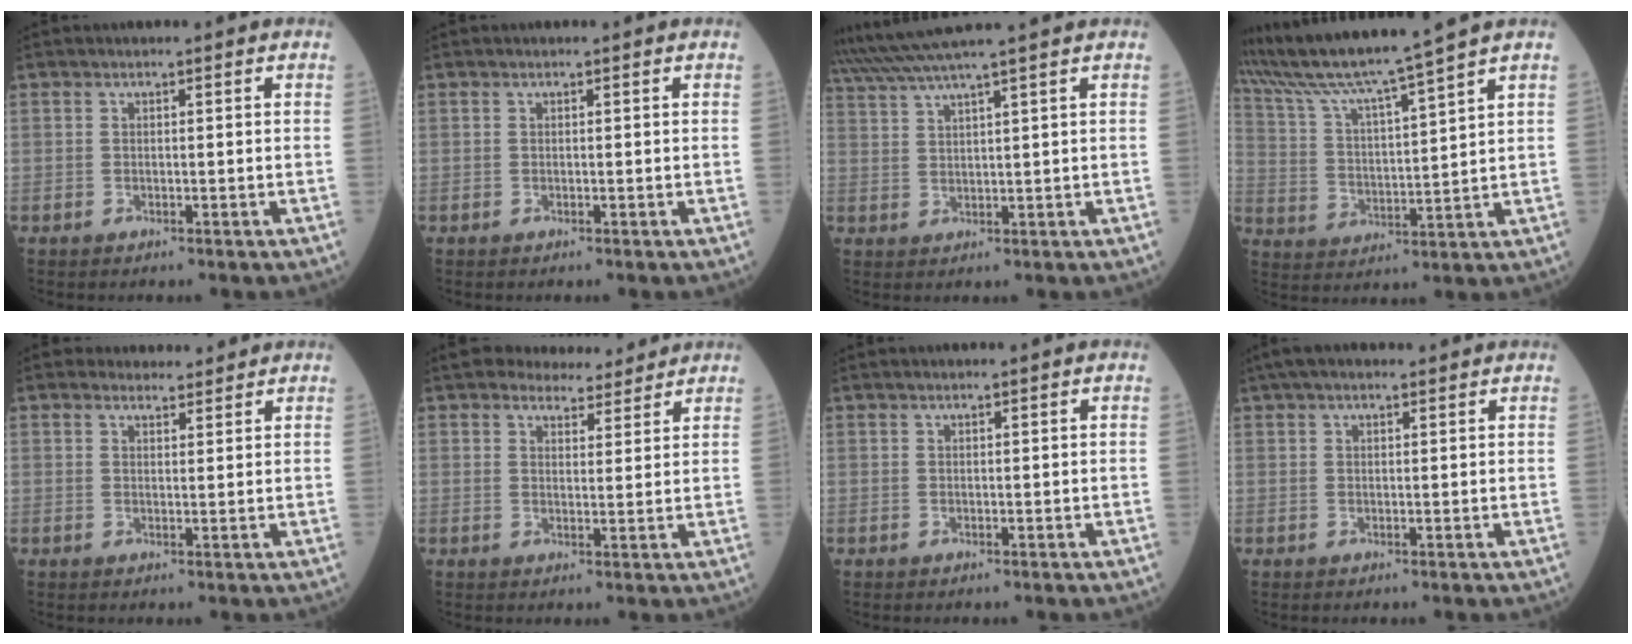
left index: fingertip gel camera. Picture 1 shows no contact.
{"total": 0.0}
{"total": 8.2, "force": [7.0, -2.2, 3.6], "torque": [-0.067, 0.022, 0.119]}
{"total": 12.8, "force": [11.0, -2.7, 5.9], "torque": [-0.114, -0.005, 0.200]}
{"total": 2.9, "force": [2.8, 1.0, 0.0], "torque": [-0.001, 0.004, 0.037]}
{"total": 5.9, "force": [5.5, 1.9, 1.3], "torque": [-0.016, 0.006, 0.075]}
{"total": 0.8, "force": [0.6, -0.1, 0.4], "torque": [-0.007, 0.007, 0.013]}
{"total": 6.5, "force": [5.2, 1.6, 3.5], "torque": [-0.058, 0.042, 0.087]}